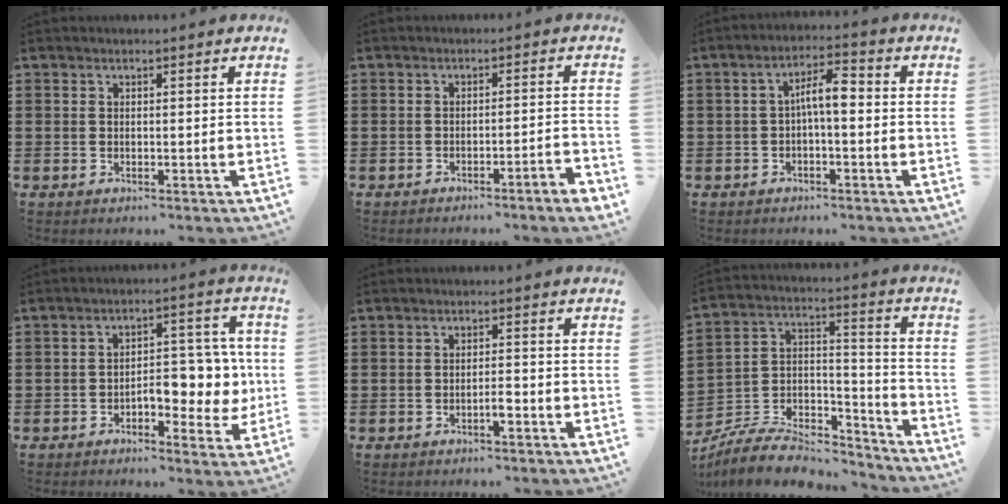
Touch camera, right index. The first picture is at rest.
{"total": 2.6, "force": [-2.3, -0.4, 1.1], "torque": [-0.019, -0.001, -0.048]}
{"total": 4.8, "force": [-0.4, 1.4, 4.5], "torque": [-0.086, 0.013, -0.011]}
{"total": 7.4, "force": [-1.6, 4.5, 5.7], "torque": [-0.072, 0.003, -0.034]}
{"total": 2.0, "force": [-1.1, 0.3, 1.7], "torque": [-0.031, 0.000, -0.020]}
{"total": 7.6, "force": [-6.5, 2.9, 2.8], "torque": [-0.056, 0.012, -0.127]}